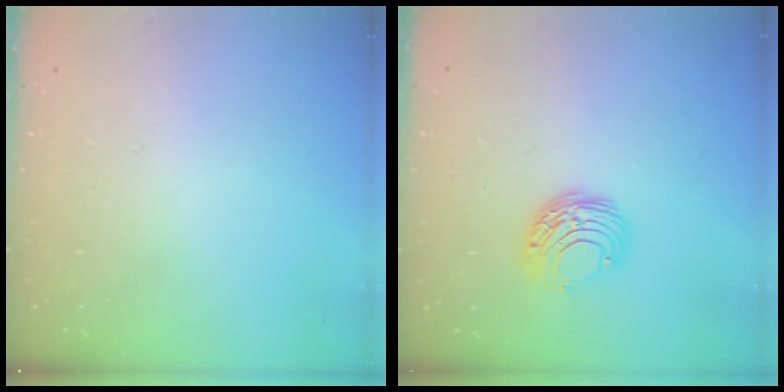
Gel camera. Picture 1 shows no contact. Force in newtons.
{"total": 8.5, "press": 8.5, "slide": 0.4}